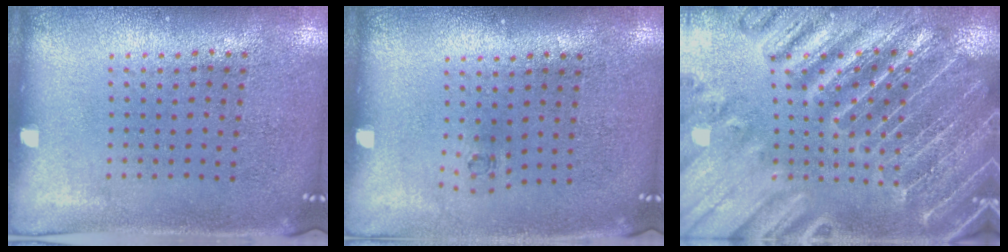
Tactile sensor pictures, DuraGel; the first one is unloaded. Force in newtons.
{"total": 0.6, "press": 0.2, "slide": 0.5}
{"total": 4.2, "press": 3.9, "slide": 1.5}